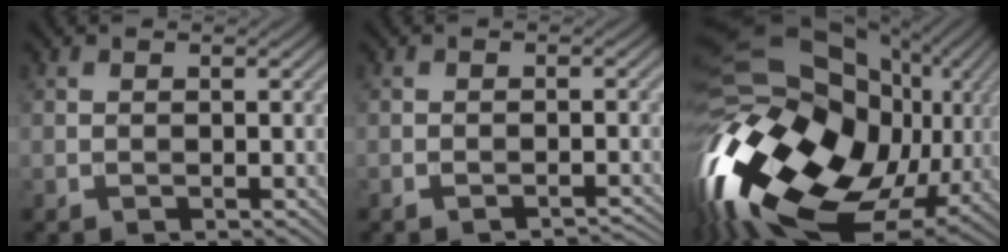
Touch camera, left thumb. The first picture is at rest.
{"total": 2.0, "force": [-1.8, 0.2, 0.8], "torque": [-0.007, 0.003, -0.029]}
{"total": 20.6, "force": [-3.5, 14.3, 14.5], "torque": [-0.343, -0.030, -0.047]}